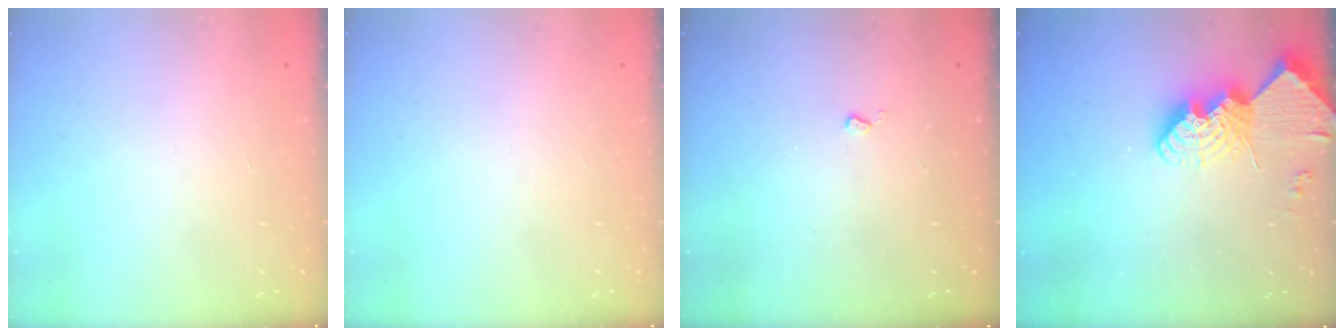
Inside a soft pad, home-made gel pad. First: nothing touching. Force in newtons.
{"total": 0.0}
{"total": 2.5, "press": 2.4, "slide": 0.5}
{"total": 12.9, "press": 12.9, "slide": 1.3}